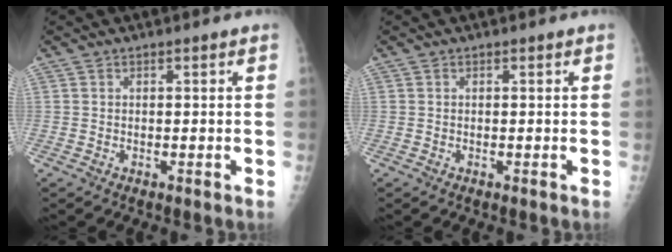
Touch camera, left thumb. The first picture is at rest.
{"total": 0.0}